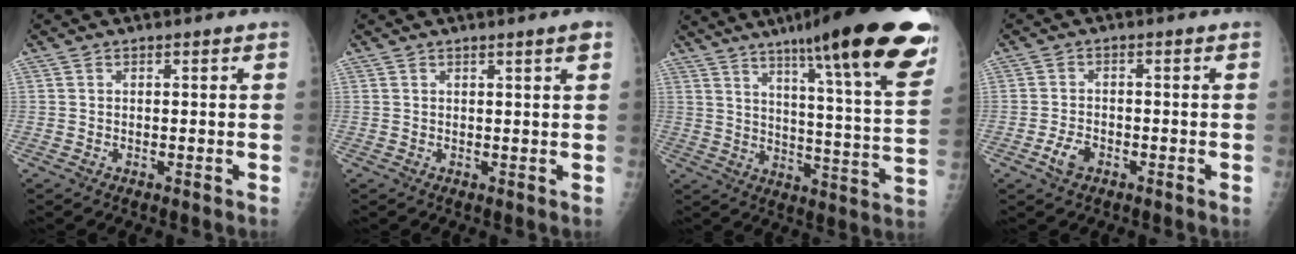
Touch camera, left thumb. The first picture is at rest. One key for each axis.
{"total": 2.1, "fx": 1.2, "fy": -0.2, "fz": 1.6, "tx": -0.025, "ty": -0.006, "tz": 0.018}
{"total": 27.8, "fx": 17.9, "fy": 3.2, "fz": 21.1, "tx": -0.280, "ty": -0.073, "tz": 0.250}
{"total": 3.4, "fx": -1.8, "fy": 2.1, "fz": 2.1, "tx": -0.038, "ty": 0.009, "tz": -0.031}